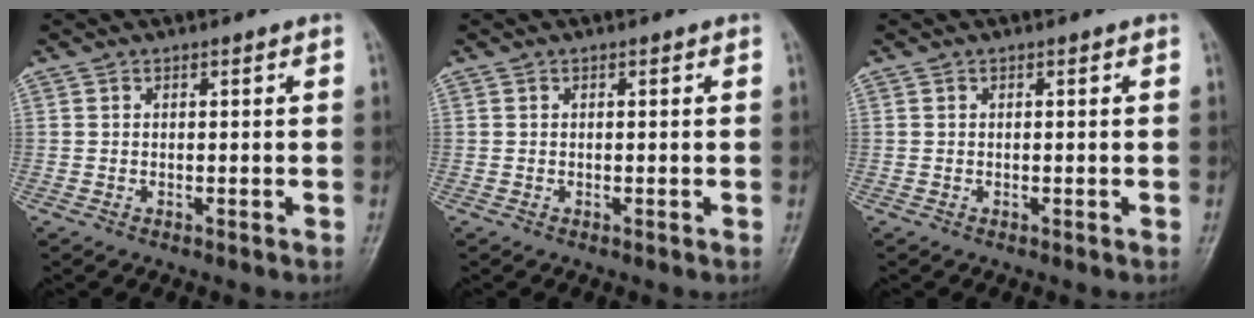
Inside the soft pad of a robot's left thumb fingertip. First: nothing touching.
{"total": 0.0}
{"total": 0.0}